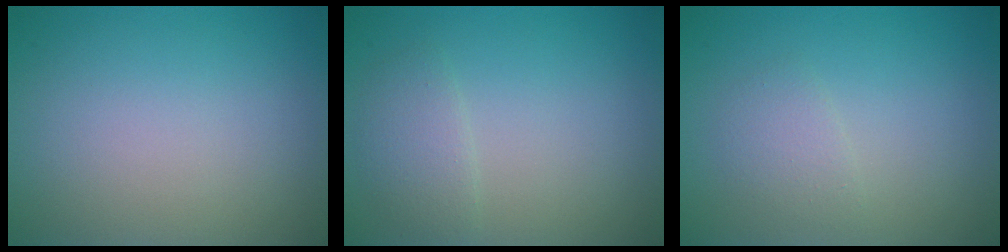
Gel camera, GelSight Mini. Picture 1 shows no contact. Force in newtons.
{"total": 1.9, "press": 1.9, "slide": 0.1}
{"total": 1.5, "press": 1.5, "slide": 0.0}